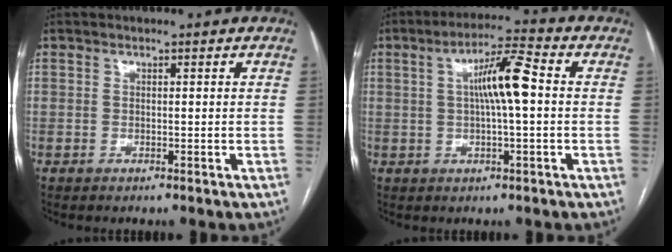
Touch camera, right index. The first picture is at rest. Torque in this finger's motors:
{"motor_torque": [0.68, -0.06, 0.37, 0.12]}